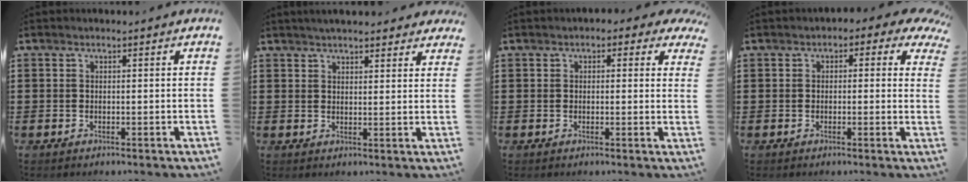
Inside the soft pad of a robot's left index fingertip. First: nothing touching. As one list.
[{"total": 3.5, "force": [3.4, 0.5, 0.9], "torque": [-0.026, -0.003, 0.063]}, {"total": 1.6, "force": [0.8, 1.0, 1.0], "torque": [-0.015, 0.006, 0.010]}, {"total": 1.8, "force": [0.3, 1.2, 1.3], "torque": [-0.021, 0.006, 0.001]}]